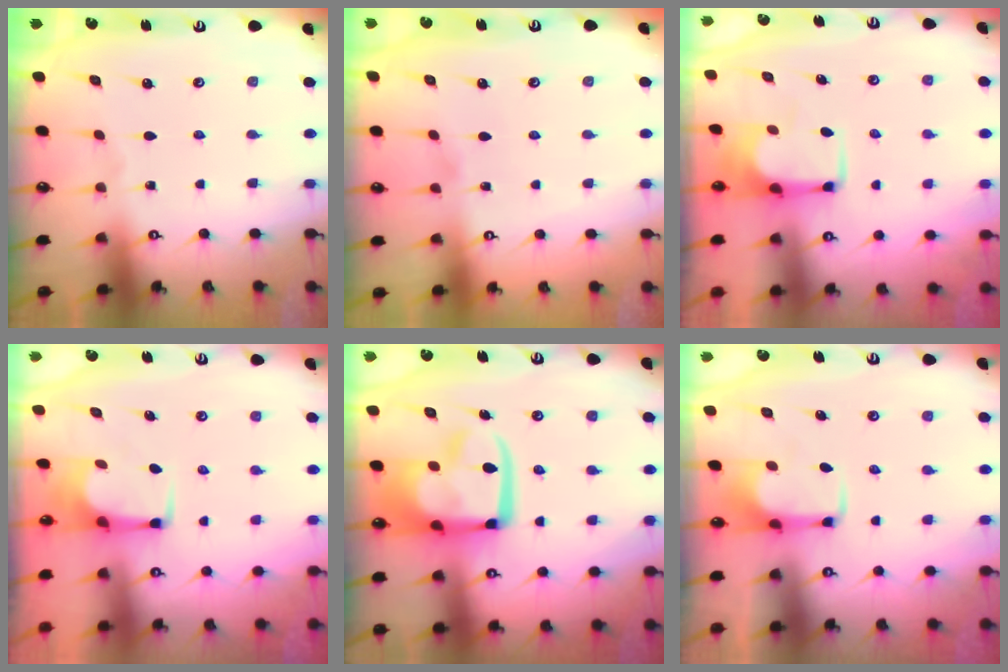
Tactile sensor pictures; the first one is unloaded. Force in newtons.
{"total": 3.8, "press": 3.8, "slide": 0.4}
{"total": 3.5, "press": 3.5, "slide": 0.2}
{"total": 2.5, "press": 2.4, "slide": 0.4}
{"total": 16.2, "press": 16.1, "slide": 1.9}
{"total": 2.0, "press": 2.0, "slide": 0.3}